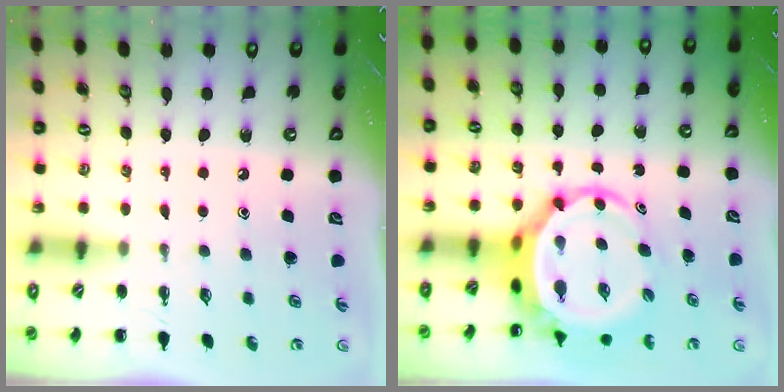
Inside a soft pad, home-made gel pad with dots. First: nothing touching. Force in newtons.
{"total": 7.2, "press": 6.9, "slide": 2.1}